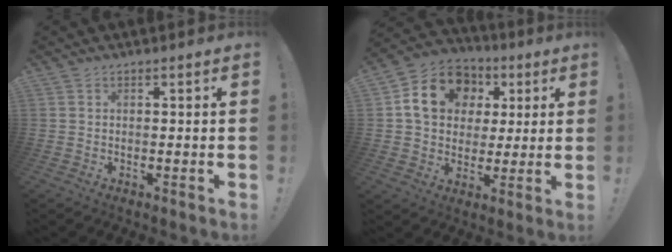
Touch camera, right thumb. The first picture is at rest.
{"total": 15.7, "force": [4.9, 12.7, 7.9], "torque": [-0.120, -0.004, 0.102]}